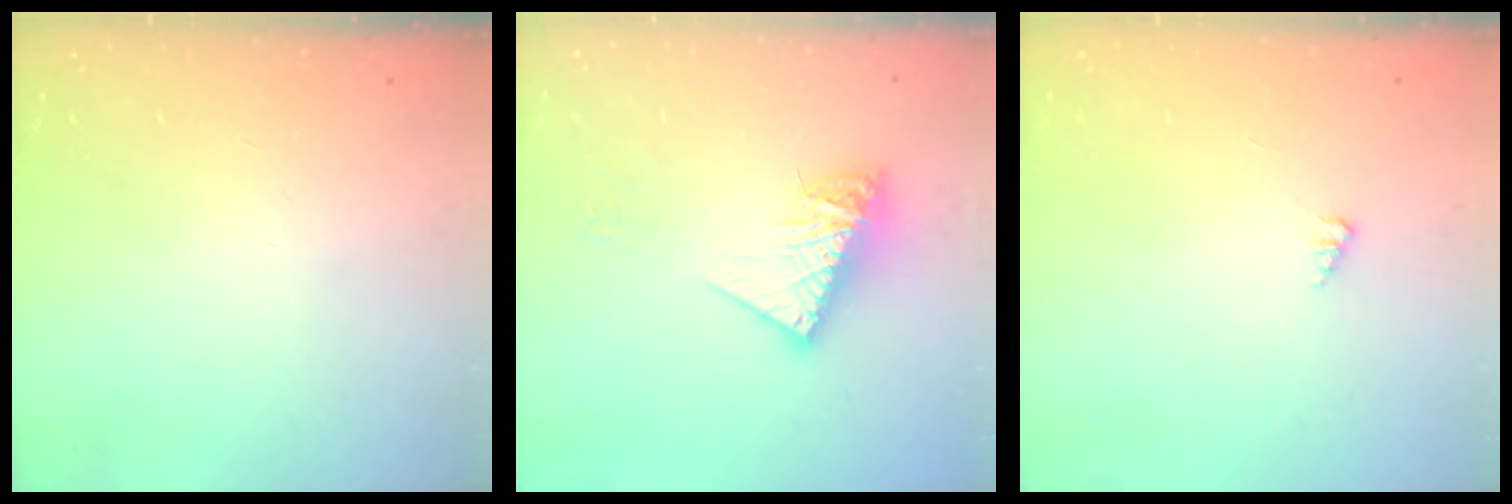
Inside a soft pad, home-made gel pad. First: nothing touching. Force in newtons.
{"total": 13.0, "press": 13.0, "slide": 1.0}
{"total": 0.9, "press": 0.9, "slide": 0.2}